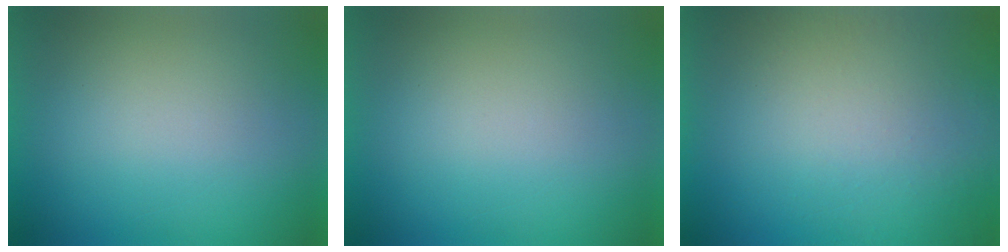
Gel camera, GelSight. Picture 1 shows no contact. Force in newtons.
{"total": 0.0}
{"total": 1.2}